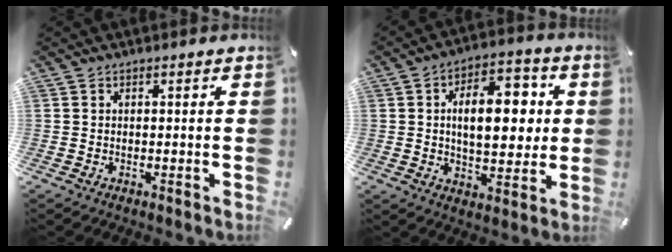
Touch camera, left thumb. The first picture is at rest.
{"total": 15.2, "force": [2.1, 8.5, 12.5], "torque": [-0.167, 0.004, 0.029]}